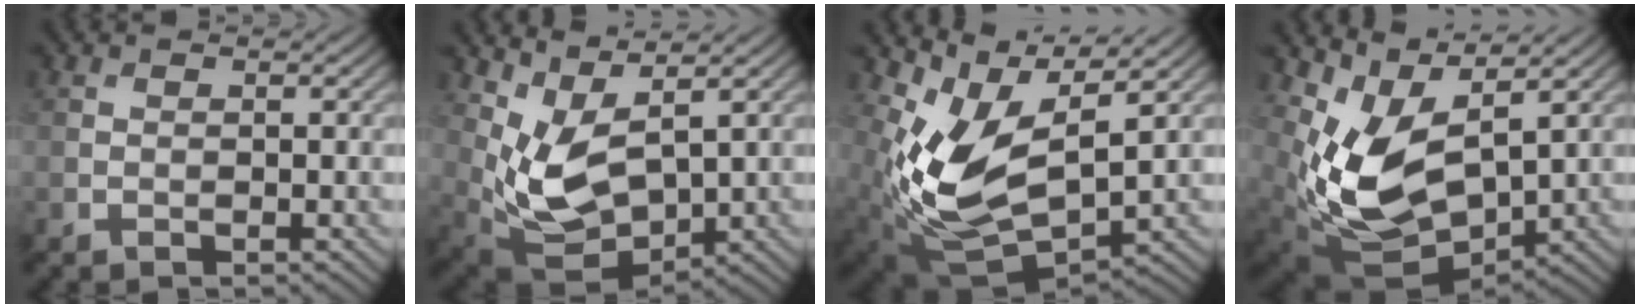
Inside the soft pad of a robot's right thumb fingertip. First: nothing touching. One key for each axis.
{"total": 7.8, "fx": 3.2, "fy": 3.5, "fz": 6.2, "tx": -0.152, "ty": -0.009, "tz": 0.070}
{"total": 10.0, "fx": 2.8, "fy": 5.2, "fz": 8.1, "tx": -0.179, "ty": -0.014, "tz": 0.064}
{"total": 8.6, "fx": 2.2, "fy": 4.9, "fz": 6.7, "tx": -0.151, "ty": -0.021, "tz": 0.055}